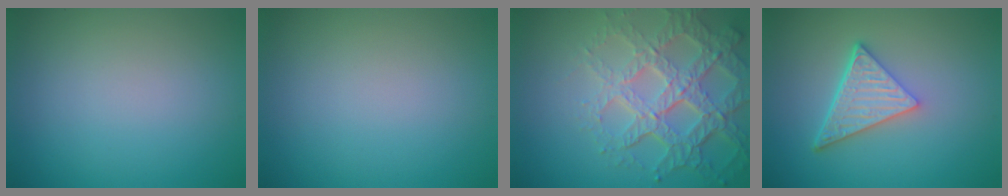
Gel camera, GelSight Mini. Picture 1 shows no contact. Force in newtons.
{"total": 0.0}
{"total": 7.3, "press": 5.3, "slide": 5.1}
{"total": 4.9, "press": 3.5, "slide": 3.3}